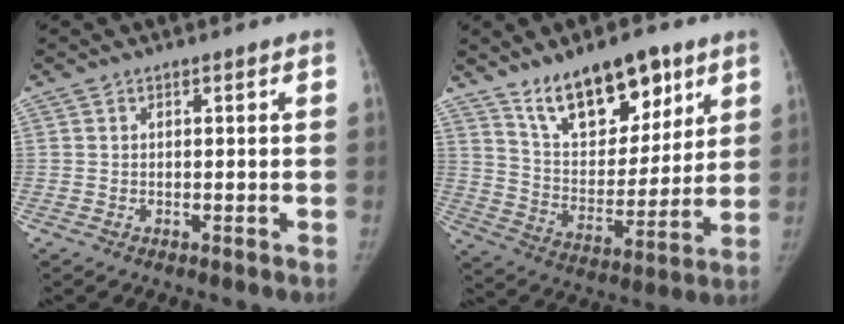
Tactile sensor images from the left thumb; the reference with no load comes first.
{"total": 17.7, "force": [11.5, 8.5, 10.5], "torque": [-0.114, -0.065, 0.203]}